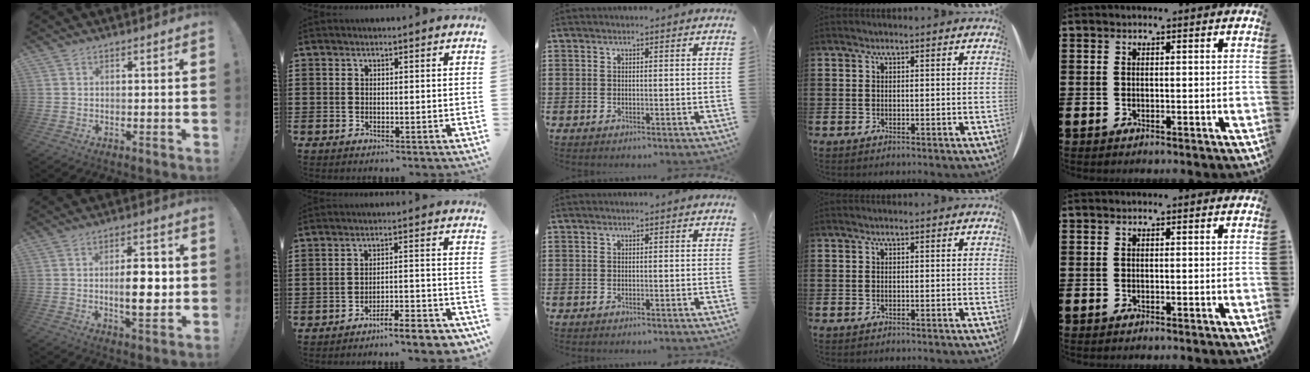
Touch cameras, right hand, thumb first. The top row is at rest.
{"thumb": {"total": 10.0, "force": [-0.5, 3.6, 9.2], "torque": [-0.140, -0.005, -0.015]}, "index": {"total": 5.6, "force": [-5.2, 0.0, 1.9], "torque": [-0.030, -0.006, -0.101]}}